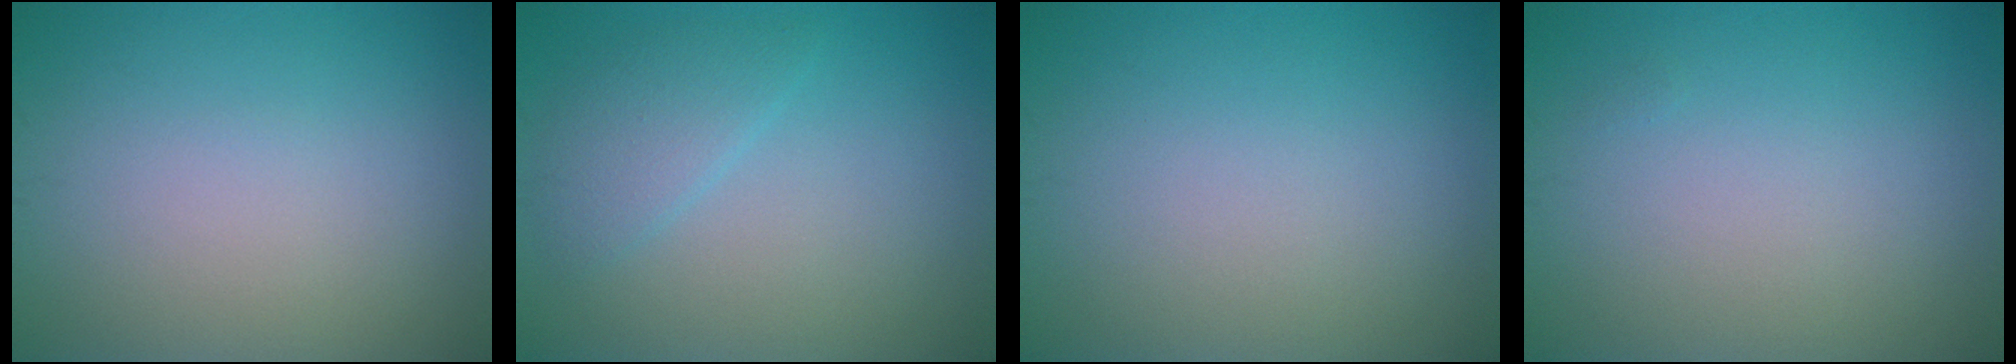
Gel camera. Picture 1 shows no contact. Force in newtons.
{"total": 2.3, "press": 2.3, "slide": 0.3}
{"total": 0.0}
{"total": 0.0}